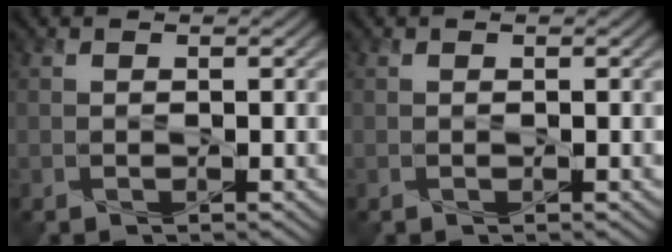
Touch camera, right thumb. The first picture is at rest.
{"total": 0.0}